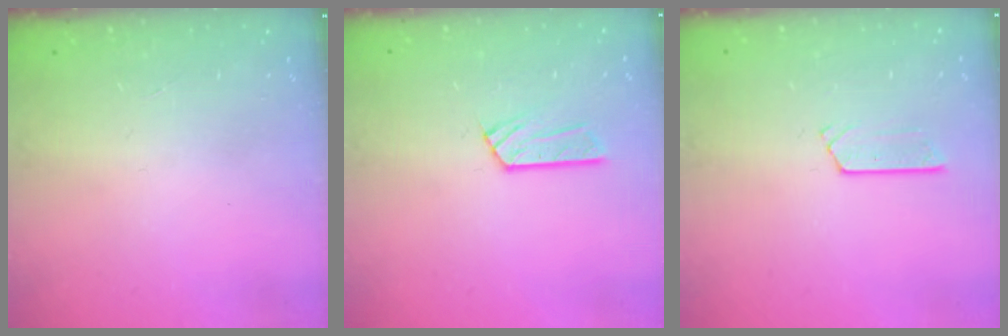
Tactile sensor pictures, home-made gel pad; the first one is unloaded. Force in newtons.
{"total": 6.4, "press": 6.4, "slide": 0.3}
{"total": 2.7, "press": 2.7, "slide": 0.2}